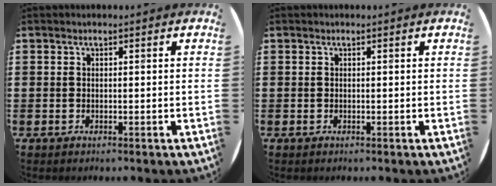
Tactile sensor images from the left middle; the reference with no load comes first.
{"total": 0.0}